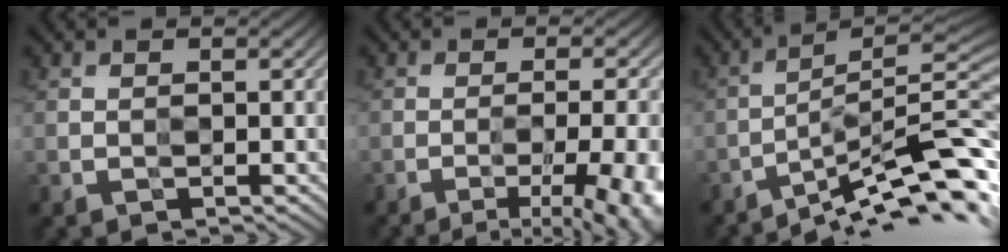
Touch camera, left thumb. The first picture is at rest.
{"total": 12.8, "force": [-7.0, 3.7, 10.1], "torque": [-0.111, 0.008, -0.072]}
{"total": 11.5, "force": [-7.3, 1.4, 8.8], "torque": [-0.138, 0.008, -0.118]}